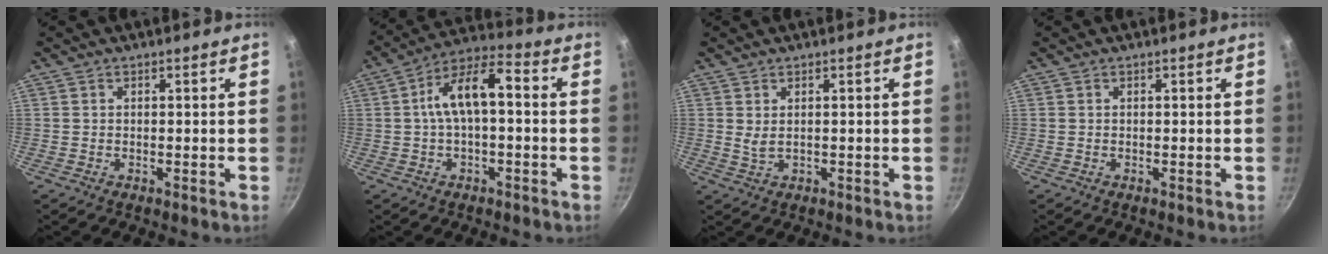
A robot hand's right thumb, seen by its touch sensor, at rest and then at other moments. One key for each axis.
{"total": 10.9, "fx": 0.1, "fy": 4.9, "fz": 9.7, "tx": -0.159, "ty": 0.044, "tz": -0.007}
{"total": 1.8, "fx": 0.3, "fy": 0.8, "fz": 1.6, "tx": -0.032, "ty": -0.004, "tz": 0.010}
{"total": 0.0}